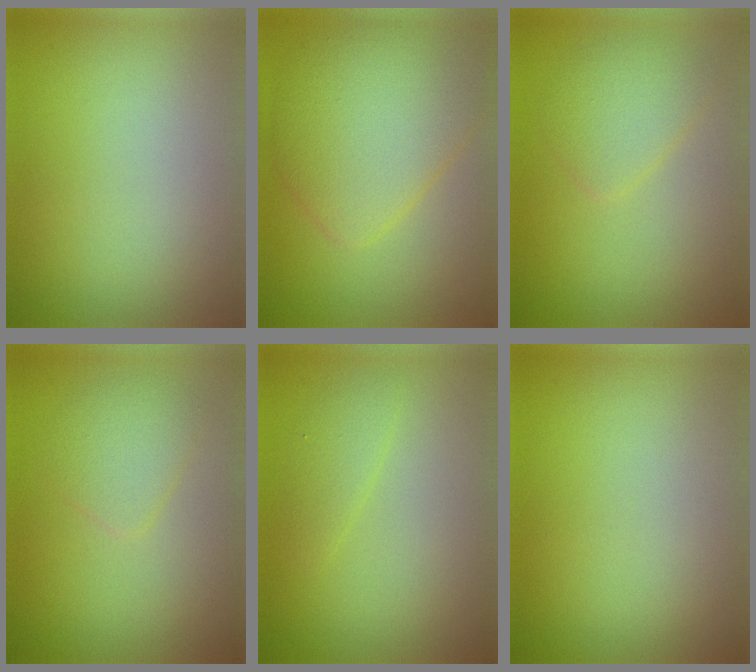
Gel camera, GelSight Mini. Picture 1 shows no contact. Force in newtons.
{"total": 7.0, "press": 7.0, "slide": 0.2}
{"total": 2.9, "press": 2.9, "slide": 0.0}
{"total": 2.3, "press": 2.3, "slide": 0.0}
{"total": 1.5, "press": 1.5, "slide": 0.1}
{"total": 0.0}